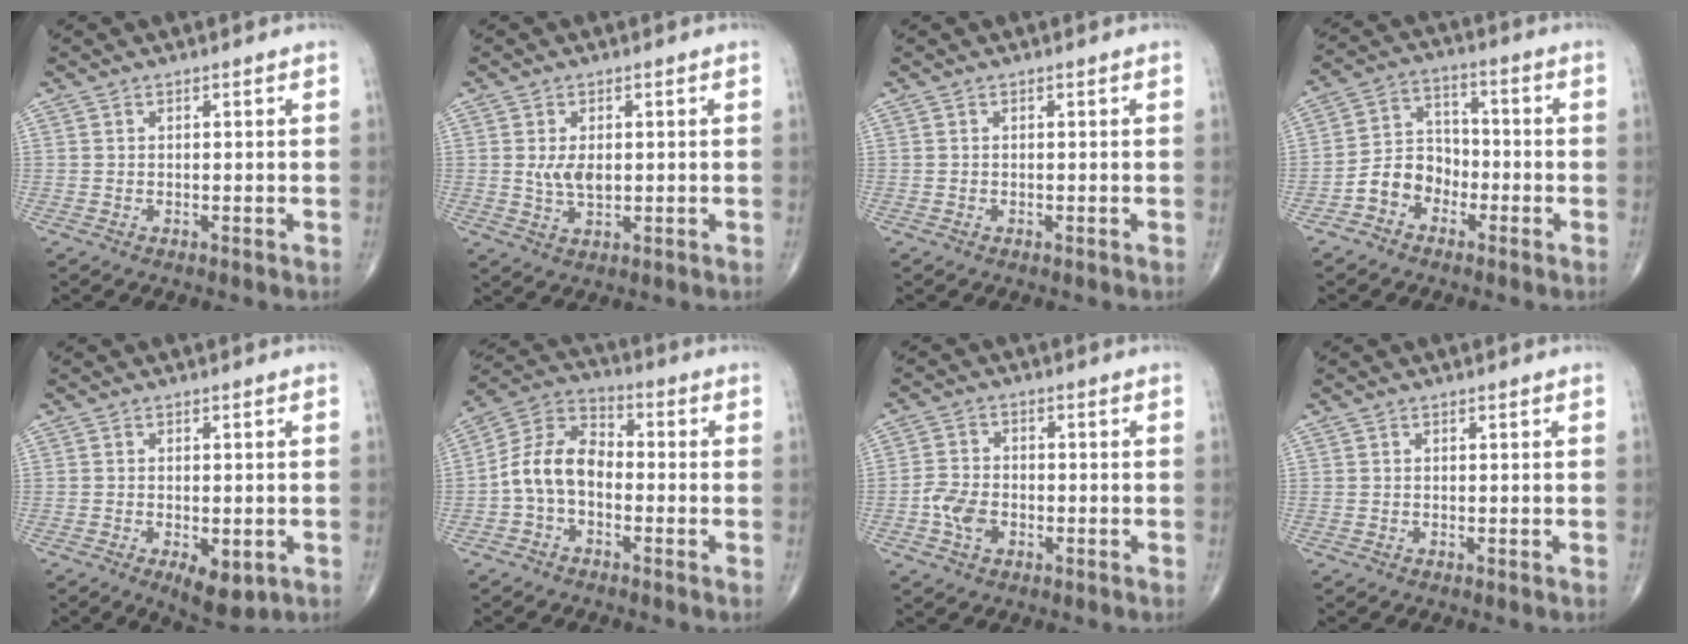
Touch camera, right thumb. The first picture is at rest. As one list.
[{"total": 4.3, "force": [0.3, 2.4, 3.5], "torque": [-0.062, -0.007, 0.009]}, {"total": 0.0}, {"total": 7.8, "force": [-3.5, 6.1, 3.3], "torque": [-0.036, 0.039, -0.074]}, {"total": 6.3, "force": [-2.2, 3.0, 5.1], "torque": [-0.069, -0.006, -0.023]}, {"total": 9.9, "force": [-2.1, 6.7, 7.1], "torque": [-0.122, 0.039, -0.054]}, {"total": 5.5, "force": [-1.9, 3.8, 3.5], "torque": [-0.061, 0.011, -0.041]}, {"total": 0.0}]